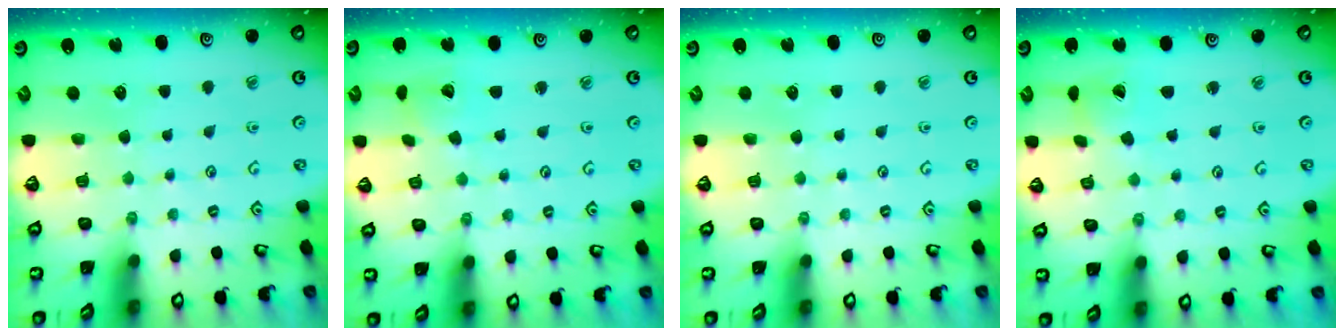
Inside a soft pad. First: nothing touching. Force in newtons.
{"total": 2.2, "press": 2.2, "slide": 0.3}
{"total": 0.0}
{"total": 2.7, "press": 2.7, "slide": 0.4}